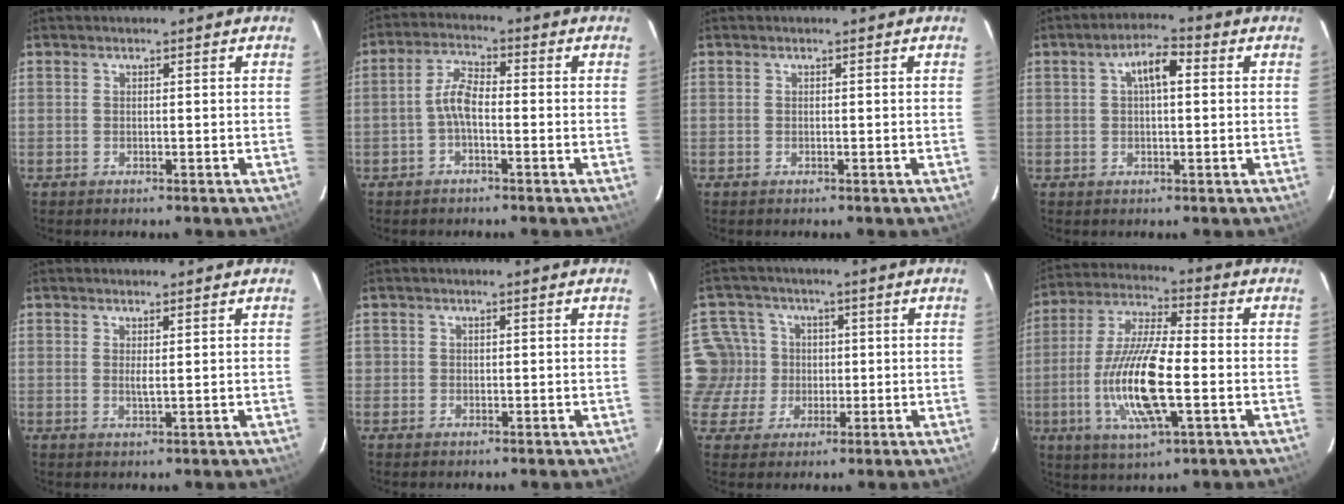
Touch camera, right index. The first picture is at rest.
{"total": 4.5, "force": [-1.4, 1.8, 3.8], "torque": [-0.085, 0.017, -0.031]}
{"total": 0.0}
{"total": 5.3, "force": [1.2, 2.2, 4.7], "torque": [-0.084, 0.018, 0.022]}
{"total": 1.6, "force": [0.5, 0.1, 1.5], "torque": [-0.025, -0.001, 0.007]}
{"total": 0.8, "force": [0.0, 0.8, -0.1], "torque": [0.003, 0.001, -0.001]}
{"total": 6.8, "force": [0.0, 6.8, 0.1], "torque": [-0.010, 0.015, -0.008]}
{"total": 16.1, "force": [-3.6, 4.1, 15.2], "torque": [-0.313, -0.007, -0.071]}